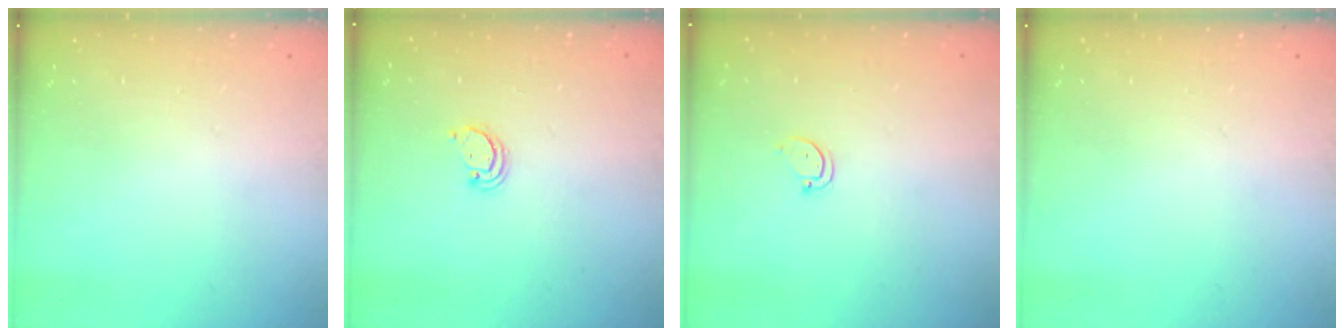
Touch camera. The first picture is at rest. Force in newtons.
{"total": 2.2, "press": 2.2, "slide": 0.2}
{"total": 3.1, "press": 3.1, "slide": 0.2}
{"total": 0.0}